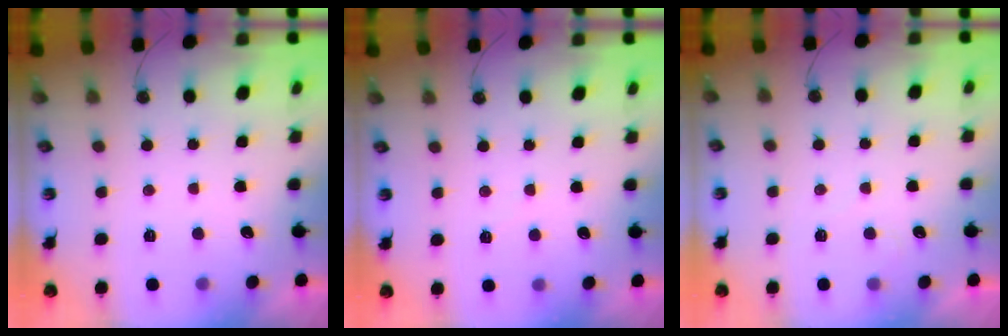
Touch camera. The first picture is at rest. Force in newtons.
{"total": 3.3, "press": 3.3, "slide": 0.6}
{"total": 3.7, "press": 3.7, "slide": 0.4}